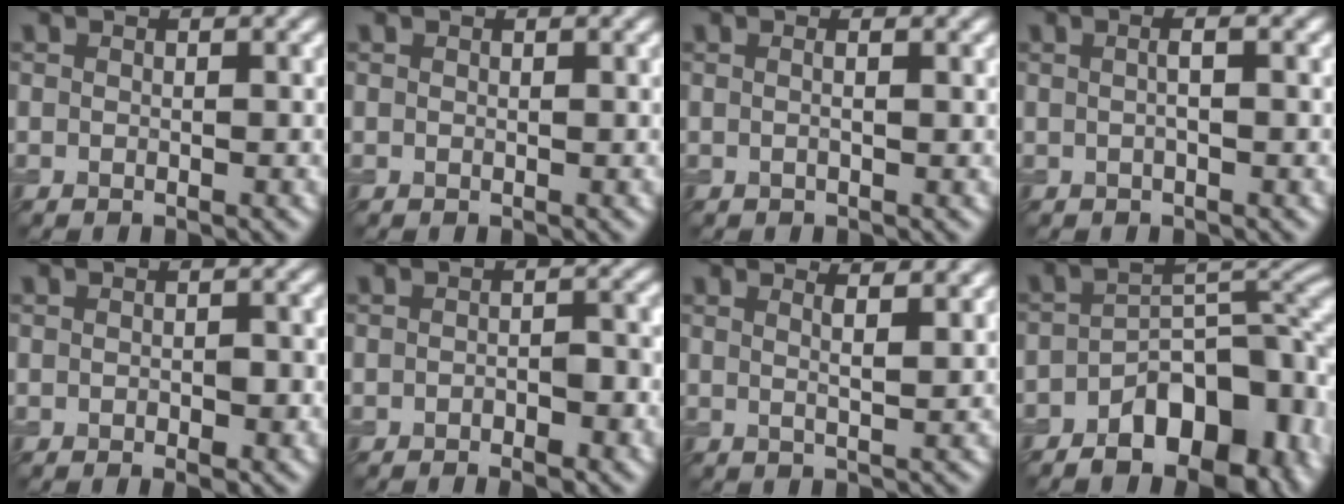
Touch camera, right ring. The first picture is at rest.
{"total": 0.0}
{"total": 1.4, "force": [0.8, 0.7, 0.9], "torque": [0.000, 0.003, -0.008]}
{"total": 1.0, "force": [0.4, 0.1, 0.9], "torque": [-0.018, 0.001, 0.005]}
{"total": 1.1, "force": [-0.6, 0.2, 0.9], "torque": [-0.026, 0.003, 0.001]}
{"total": 1.8, "force": [-1.2, 0.2, 1.3], "torque": [-0.039, 0.003, -0.011]}
{"total": 3.8, "force": [2.6, 1.2, 2.6], "torque": [-0.030, 0.026, 0.018]}
{"total": 11.2, "force": [-5.9, 5.4, 7.8], "torque": [-0.123, -0.003, -0.083]}